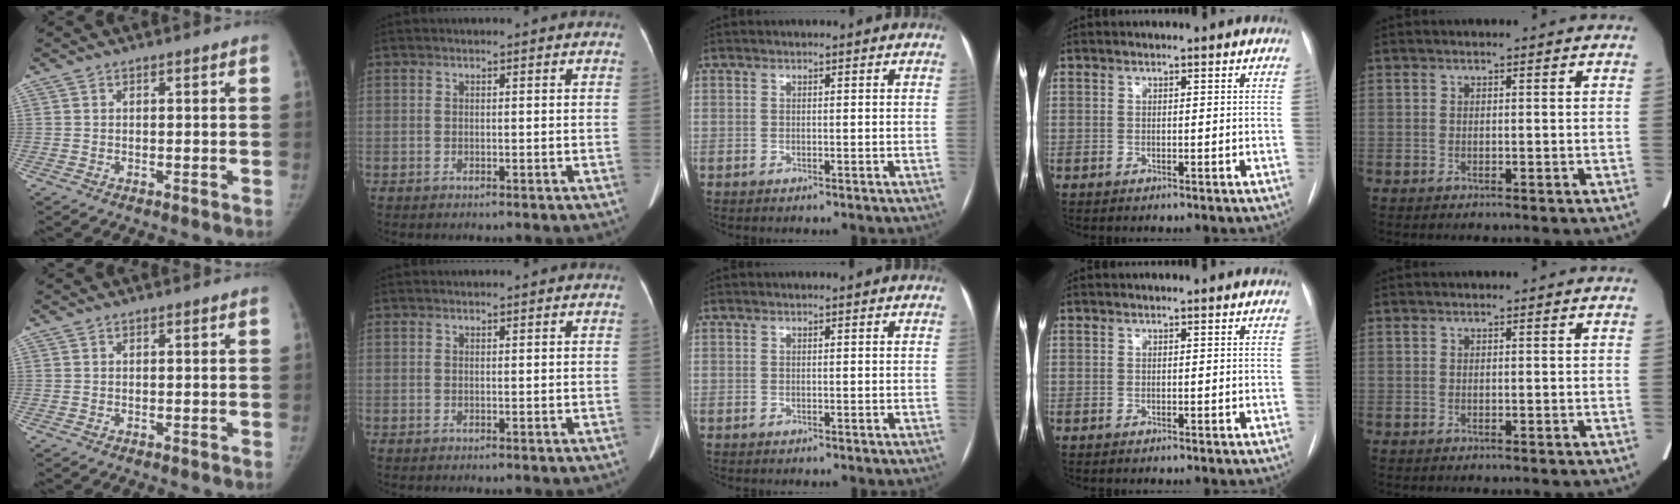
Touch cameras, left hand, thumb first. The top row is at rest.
{}